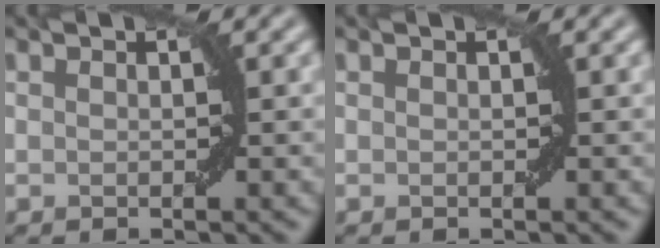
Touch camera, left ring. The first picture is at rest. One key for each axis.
{"total": 0.0}